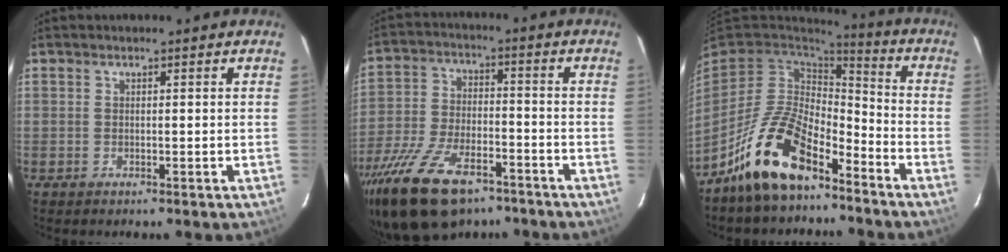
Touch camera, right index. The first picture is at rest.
{"total": 18.8, "force": [-12.8, 8.5, 10.8], "torque": [-0.235, -0.027, -0.224]}
{"total": 15.8, "force": [-10.6, 6.7, 9.7], "torque": [-0.198, 0.004, -0.193]}